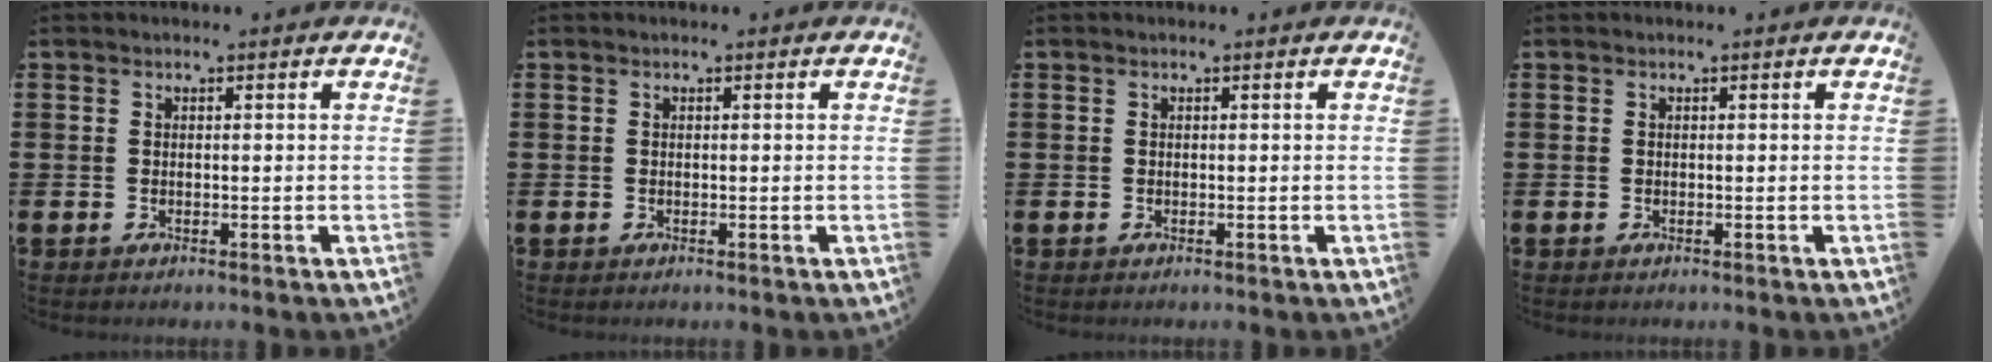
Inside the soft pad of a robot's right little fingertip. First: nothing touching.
{"total": 0.0}
{"total": 0.0}
{"total": 0.0}